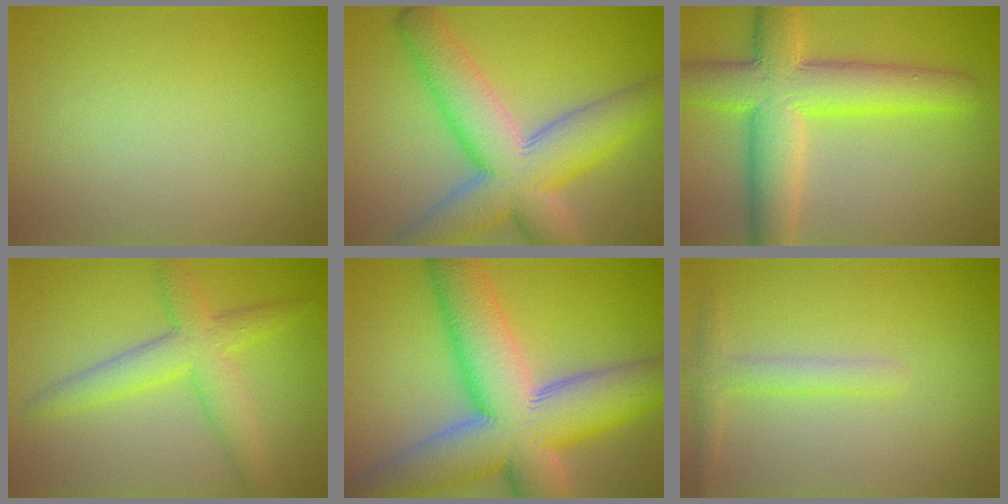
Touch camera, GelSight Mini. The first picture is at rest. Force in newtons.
{"total": 11.1, "press": 11.1, "slide": 0.8}
{"total": 9.6, "press": 9.6, "slide": 0.2}
{"total": 4.8, "press": 4.8, "slide": 0.1}
{"total": 16.3, "press": 16.2, "slide": 1.2}
{"total": 2.1, "press": 2.1, "slide": 0.1}